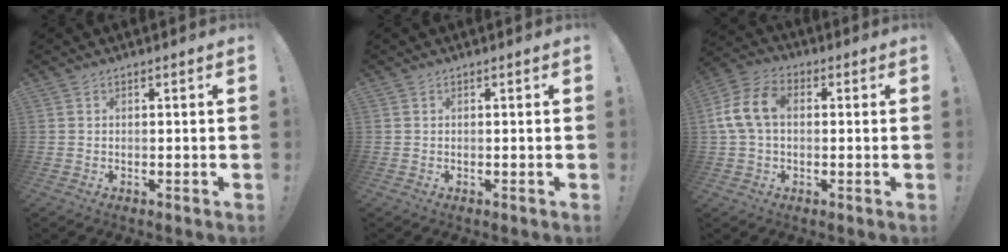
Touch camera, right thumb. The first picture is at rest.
{"total": 0.0}
{"total": 11.4, "force": [1.0, 7.5, 8.5], "torque": [-0.174, 0.016, 0.022]}